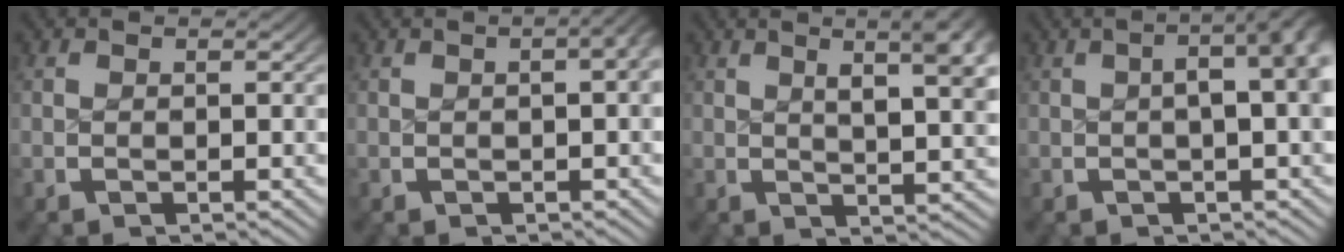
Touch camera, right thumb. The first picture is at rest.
{"total": 4.5, "force": [0.7, 2.0, 4.0], "torque": [-0.035, 0.024, 0.000]}
{"total": 7.4, "force": [2.6, 2.7, 6.4], "torque": [-0.070, 0.006, 0.040]}
{"total": 5.9, "force": [0.6, 2.3, 5.4], "torque": [-0.061, 0.015, 0.004]}